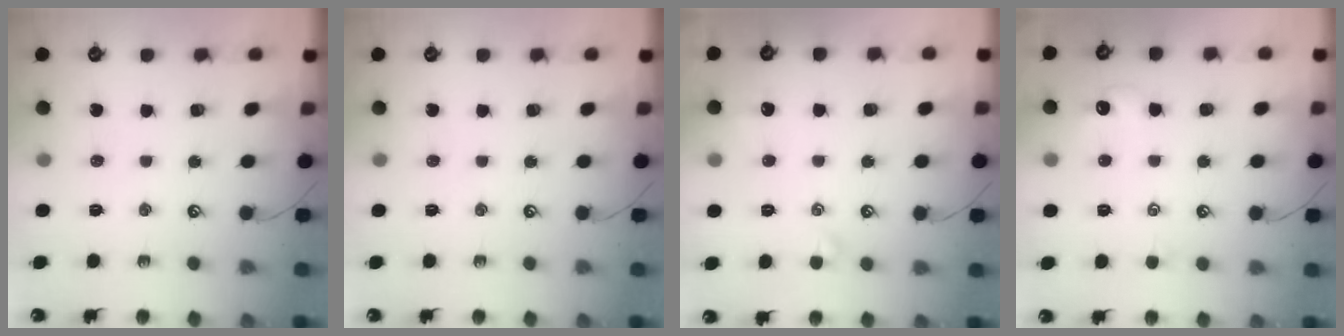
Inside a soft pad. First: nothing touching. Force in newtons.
{"total": 0.0}
{"total": 1.4, "press": 1.3, "slide": 0.5}
{"total": 0.5, "press": 0.2, "slide": 0.5}